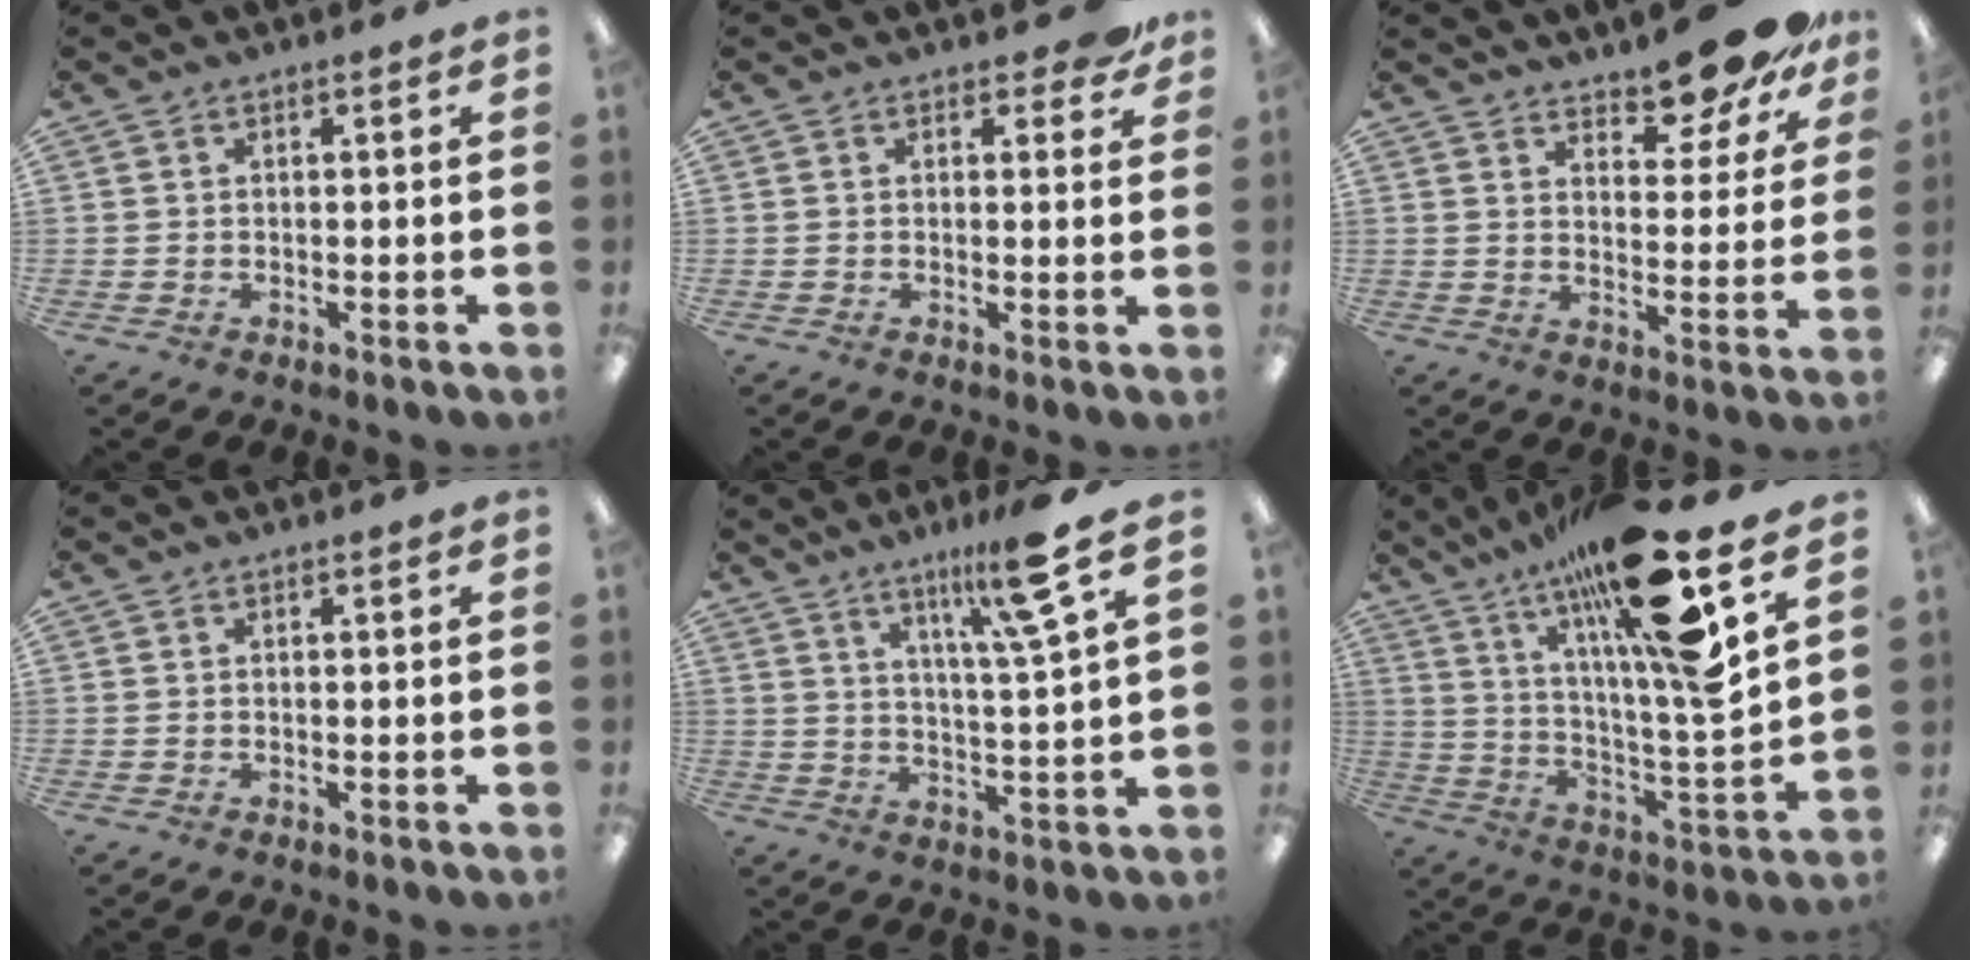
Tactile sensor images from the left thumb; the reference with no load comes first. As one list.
[{"total": 3.5, "force": [2.2, 1.8, 2.1], "torque": [-0.014, -0.007, 0.035]}, {"total": 11.9, "force": [10.6, 3.1, 4.4], "torque": [-0.049, -0.083, 0.189]}, {"total": 0.0}, {"total": 13.1, "force": [8.2, 0.9, 10.1], "torque": [-0.167, -0.034, 0.123]}, {"total": 24.7, "force": [16.5, 3.7, 18.0], "torque": [-0.303, -0.089, 0.253]}]